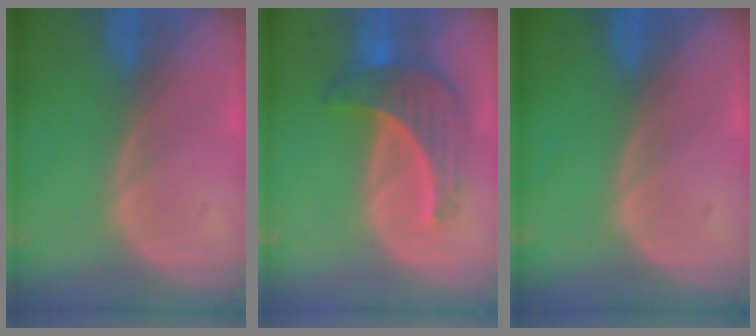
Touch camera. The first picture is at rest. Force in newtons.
{"total": 7.1, "press": 6.9, "slide": 1.8}
{"total": 0.0}